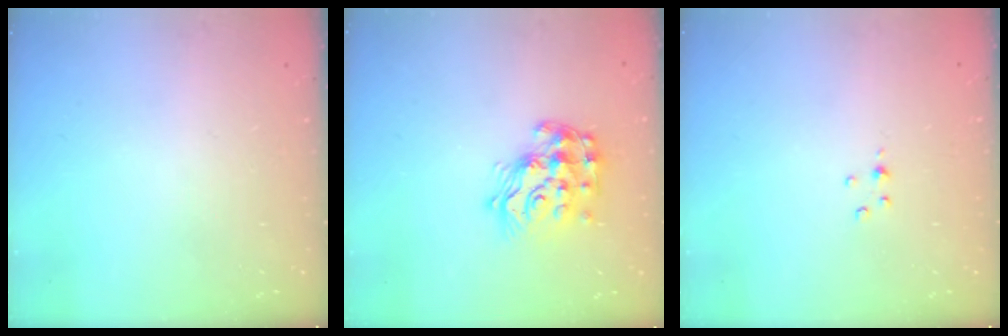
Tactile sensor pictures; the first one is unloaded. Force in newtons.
{"total": 16.4, "press": 16.4, "slide": 1.1}
{"total": 2.5, "press": 2.5, "slide": 0.3}